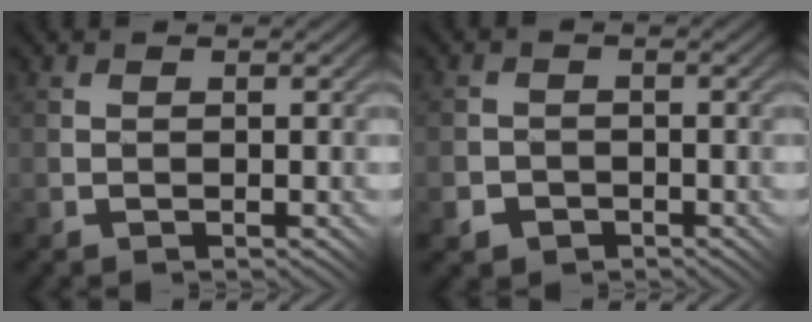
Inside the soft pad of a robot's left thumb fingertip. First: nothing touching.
{"total": 2.8, "force": [-1.4, 2.4, 0.4], "torque": [0.006, 0.001, -0.032]}